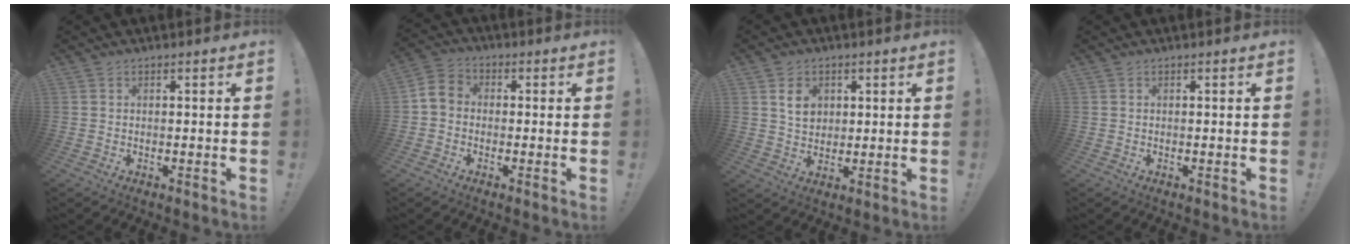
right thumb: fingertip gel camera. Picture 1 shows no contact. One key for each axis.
{"total": 5.5, "fx": -0.9, "fy": 4.4, "fz": 3.1, "tx": -0.067, "ty": 0.020, "tz": -0.013}
{"total": 6.6, "fx": 2.5, "fy": 5.2, "fz": 3.2, "tx": -0.040, "ty": -0.008, "tz": 0.044}
{"total": 0.0}